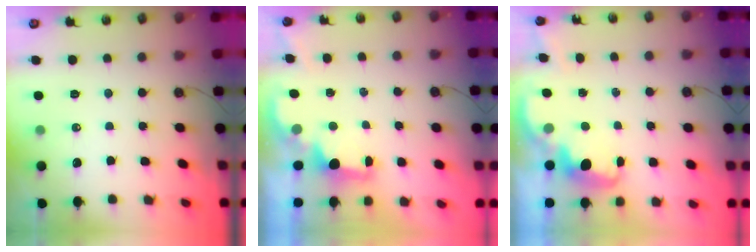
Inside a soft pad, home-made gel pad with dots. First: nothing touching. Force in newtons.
{"total": 1.9, "press": 1.8, "slide": 0.8}
{"total": 2.7, "press": 2.6, "slide": 0.5}